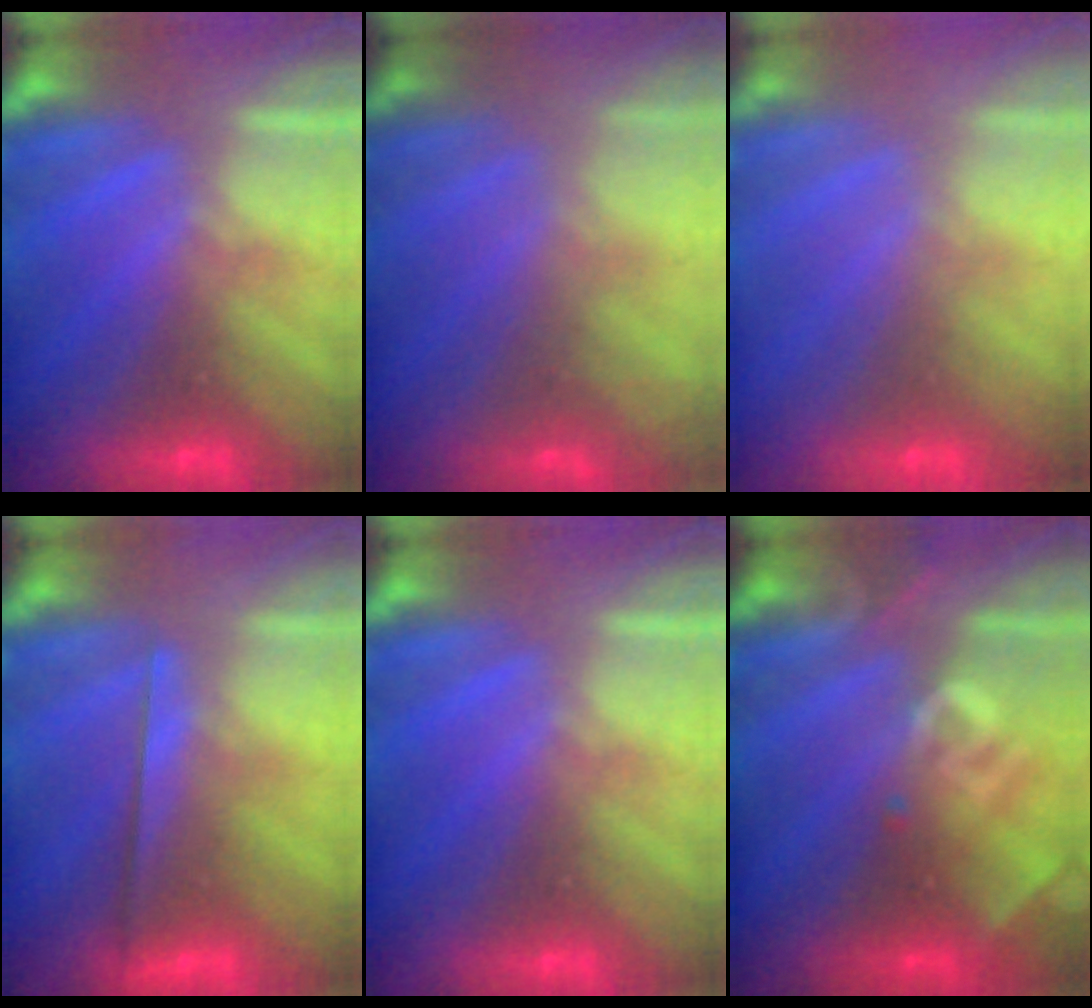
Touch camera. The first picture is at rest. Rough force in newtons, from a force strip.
{"total": 7.3}
{"total": 7.0}
{"total": 2.3}
{"total": 0.0}
{"total": 2.6}